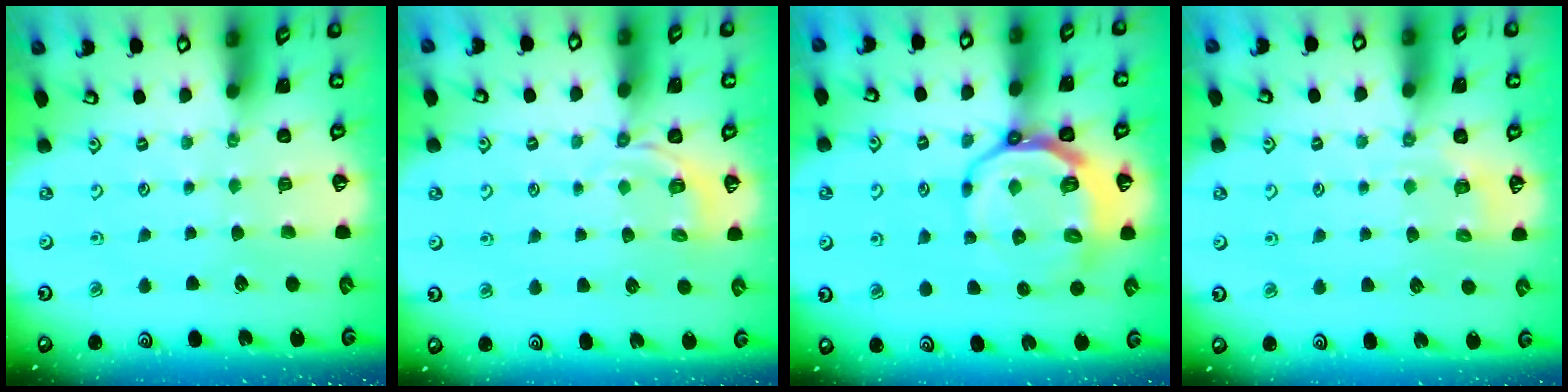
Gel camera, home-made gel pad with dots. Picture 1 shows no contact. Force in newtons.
{"total": 2.8, "press": 2.1, "slide": 1.8}
{"total": 11.6, "press": 11.1, "slide": 3.5}
{"total": 2.9, "press": 2.6, "slide": 1.2}